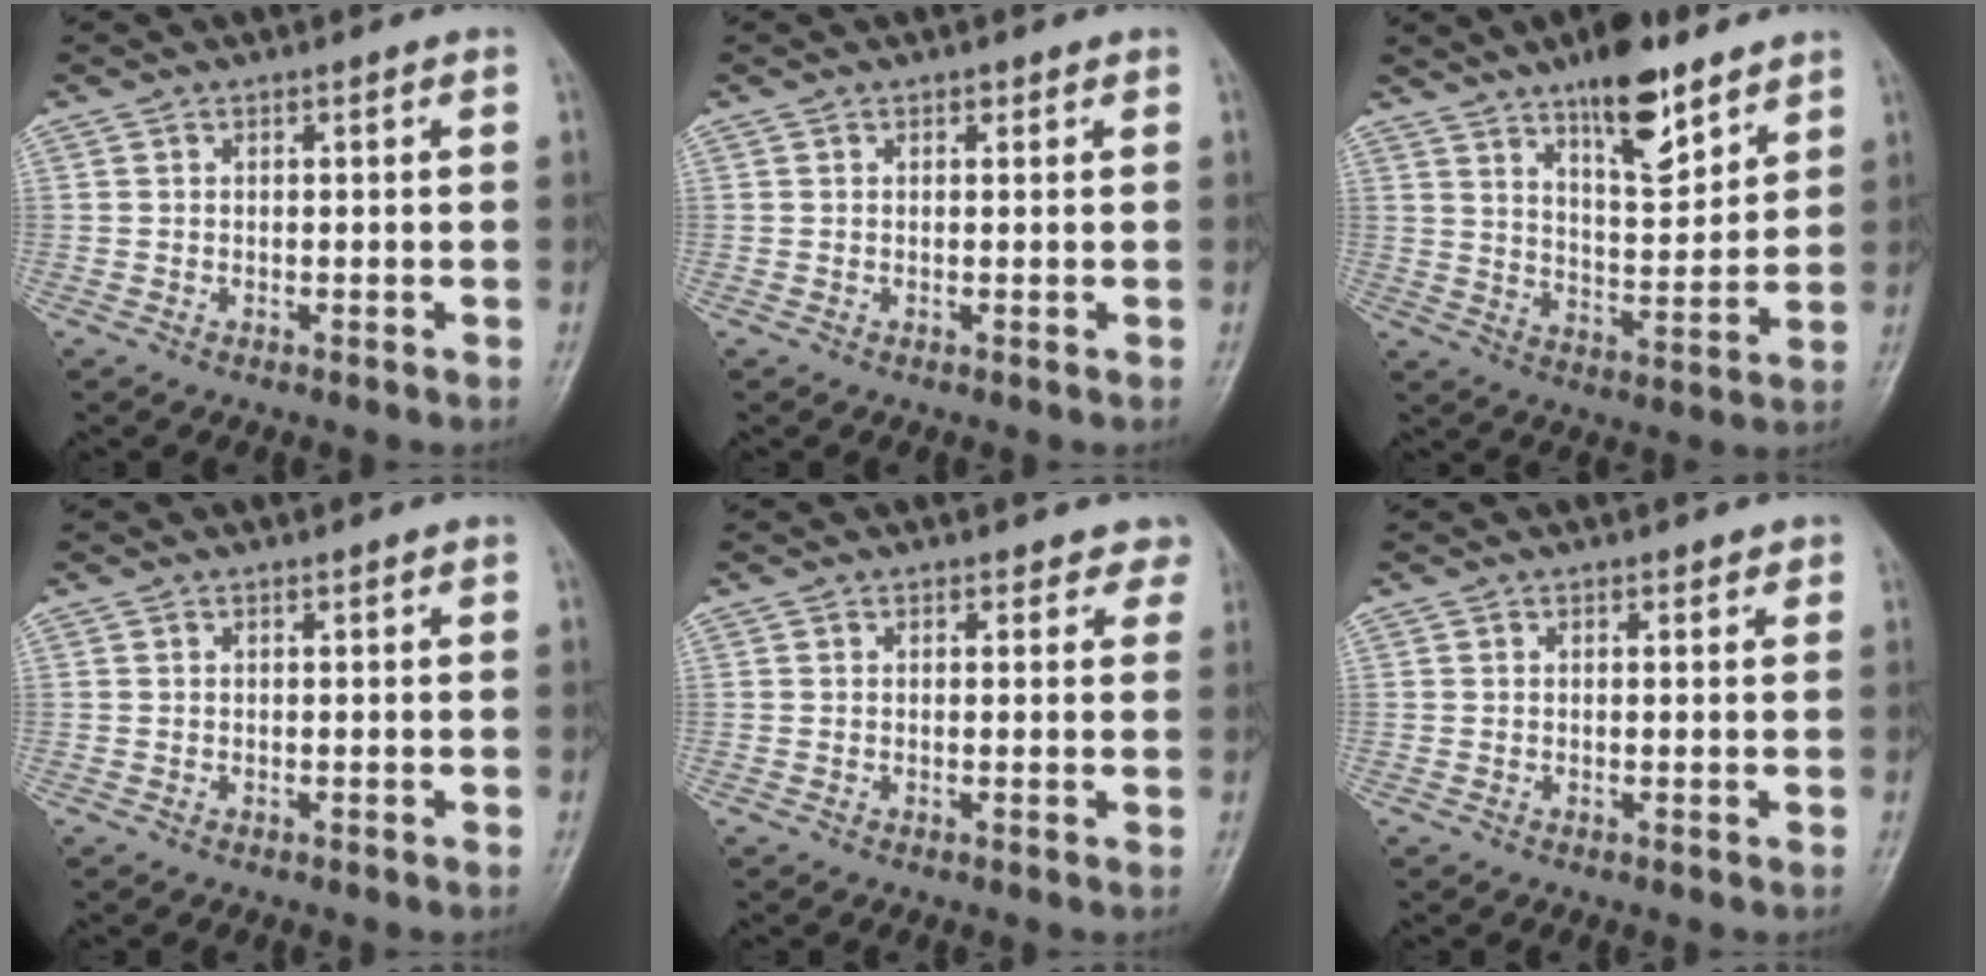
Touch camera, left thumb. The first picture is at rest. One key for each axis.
{"total": 0.6, "fx": 0.4, "fy": 0.4, "fz": 0.2, "tx": 0.002, "ty": -0.002, "tz": 0.004}
{"total": 13.0, "fx": 8.9, "fy": 4.5, "fz": 8.4, "tx": -0.103, "ty": -0.059, "tz": 0.146}
{"total": 0.0}
{"total": 3.0, "fx": 2.5, "fy": 1.6, "fz": 0.1, "tx": 0.035, "ty": -0.011, "tz": 0.010}
{"total": 1.0, "fx": 0.8, "fy": 0.6, "fz": 0.3, "tx": 0.005, "ty": -0.004, "tz": 0.006}